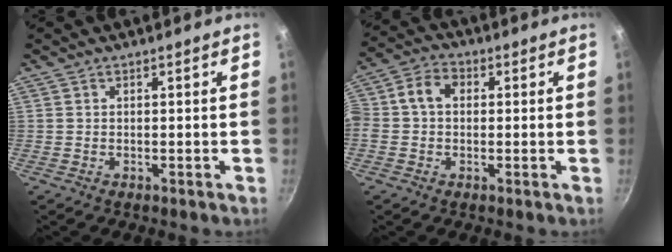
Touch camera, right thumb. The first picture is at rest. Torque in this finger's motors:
{"motor_torque": [0.46, 0.53, 0.92, -0.09, 0.27]}